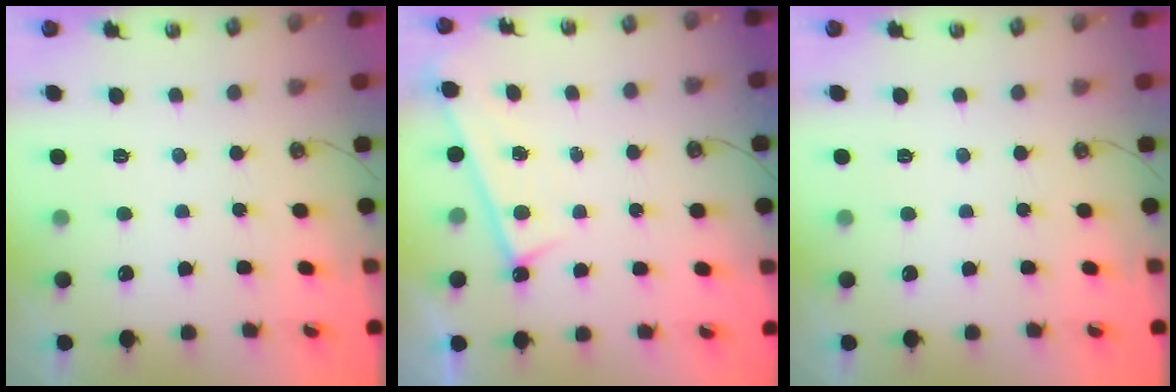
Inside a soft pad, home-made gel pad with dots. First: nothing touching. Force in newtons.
{"total": 0.6, "press": 0.1, "slide": 0.6}
{"total": 0.0}